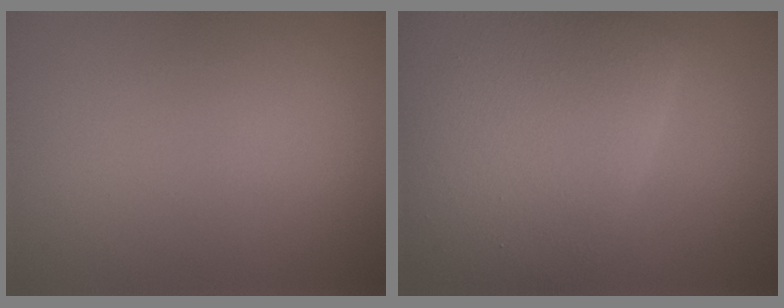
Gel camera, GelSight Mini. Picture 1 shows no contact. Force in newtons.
{"total": 11.8, "press": 11.8, "slide": 0.6}